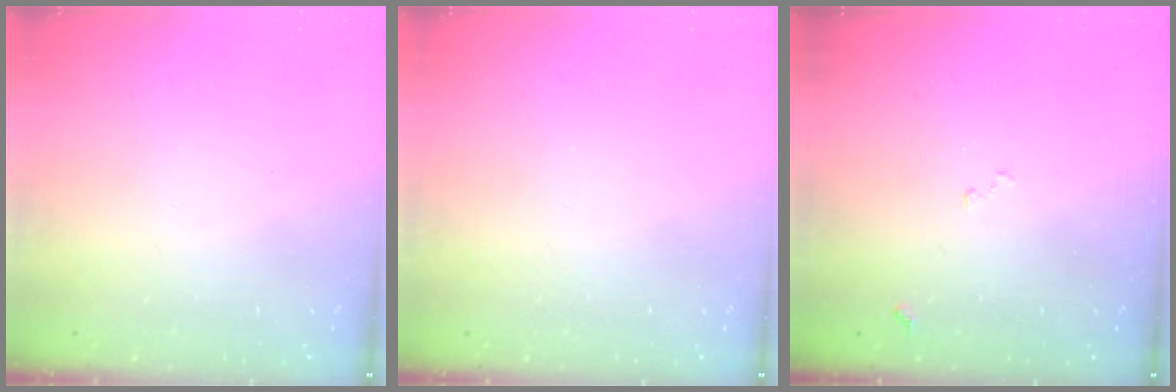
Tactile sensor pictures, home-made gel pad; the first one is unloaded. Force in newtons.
{"total": 0.0}
{"total": 7.4, "press": 7.4, "slide": 0.9}